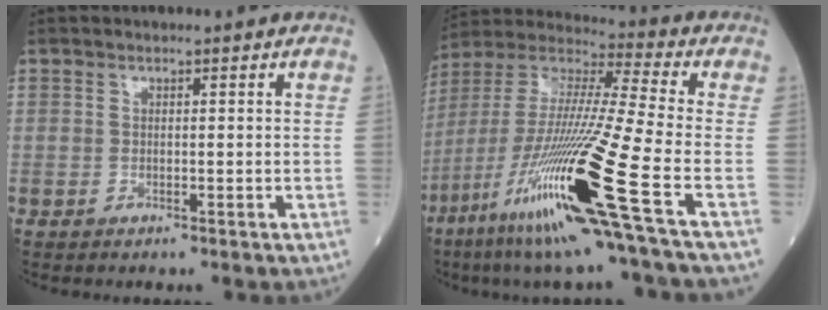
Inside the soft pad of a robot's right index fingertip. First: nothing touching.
{"total": 24.1, "force": [-10.1, -0.4, 21.9], "torque": [-0.445, -0.053, -0.195]}